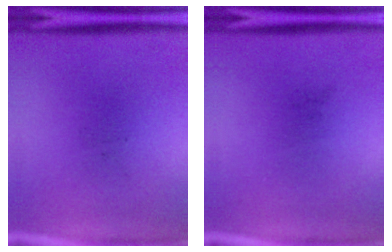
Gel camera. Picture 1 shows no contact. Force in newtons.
{"total": 0.0}